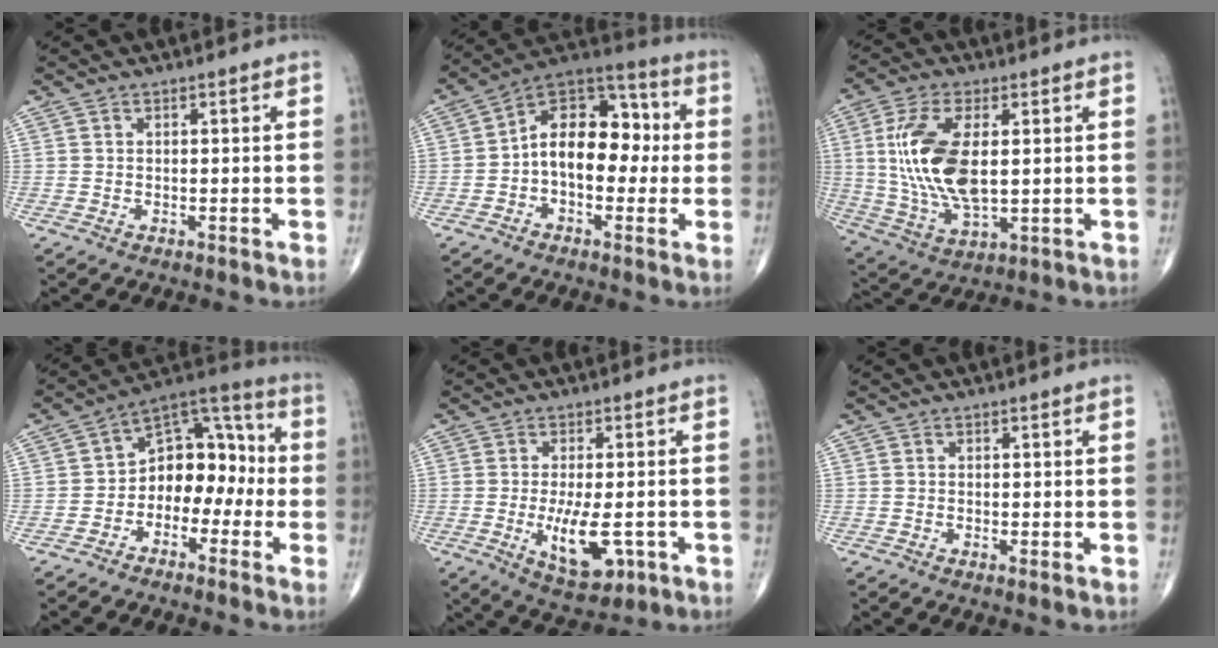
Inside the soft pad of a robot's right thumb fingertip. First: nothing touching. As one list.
[{"total": 14.4, "force": [-0.4, 9.2, 11.1], "torque": [-0.134, 0.045, -0.022]}, {"total": 15.6, "force": [1.9, 7.4, 13.6], "torque": [-0.281, -0.011, 0.043]}, {"total": 12.1, "force": [-2.4, 8.4, 8.3], "torque": [-0.080, 0.056, -0.058]}, {"total": 9.0, "force": [-2.1, 3.7, 7.9], "torque": [-0.124, -0.014, -0.023]}, {"total": 0.7, "force": [0.1, 0.0, 0.7], "torque": [-0.015, -0.004, 0.000]}]